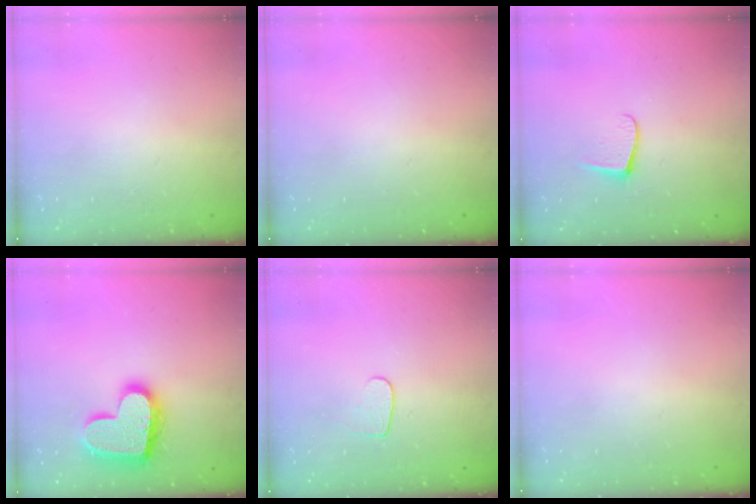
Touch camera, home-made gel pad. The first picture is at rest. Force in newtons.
{"total": 0.0}
{"total": 5.9, "press": 5.8, "slide": 0.5}
{"total": 20.0, "press": 20.0, "slide": 1.2}
{"total": 4.3, "press": 4.2, "slide": 0.3}
{"total": 0.0}